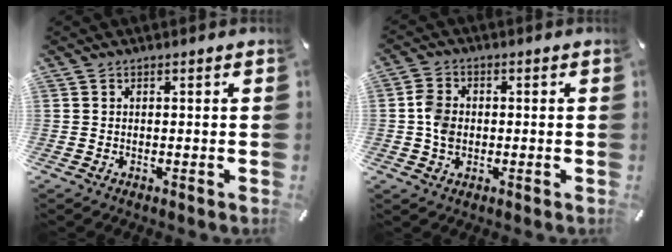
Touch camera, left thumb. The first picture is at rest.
{"total": 5.5, "force": [-0.4, 4.5, 3.3], "torque": [-0.072, 0.007, -0.008]}